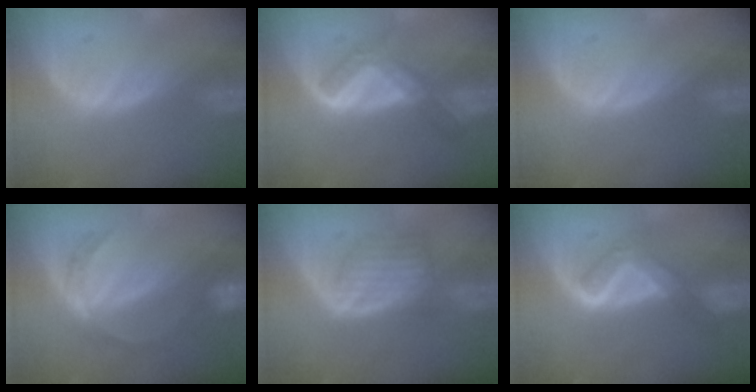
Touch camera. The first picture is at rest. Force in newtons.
{"total": 6.7, "press": 5.7, "slide": 3.5}
{"total": 0.0}
{"total": 6.1, "press": 5.3, "slide": 3.1}
{"total": 6.6, "press": 6.1, "slide": 2.5}
{"total": 5.2, "press": 5.2, "slide": 0.1}